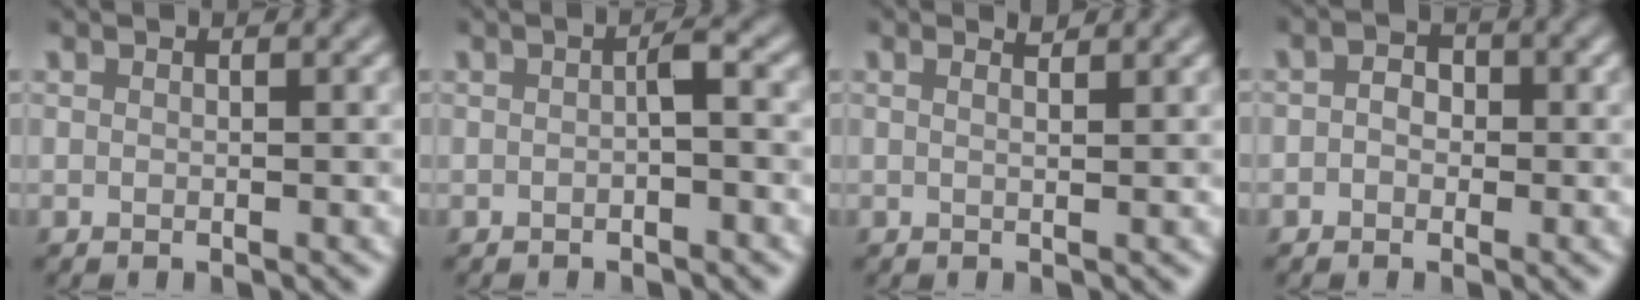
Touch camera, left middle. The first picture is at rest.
{"total": 1.4, "force": [-0.4, 0.2, 1.3], "torque": [-0.022, 0.005, -0.008]}
{"total": 1.7, "force": [1.0, 0.5, 1.3], "torque": [-0.008, 0.001, -0.007]}
{"total": 1.8, "force": [-0.3, 1.4, 1.1], "torque": [-0.013, 0.002, -0.015]}